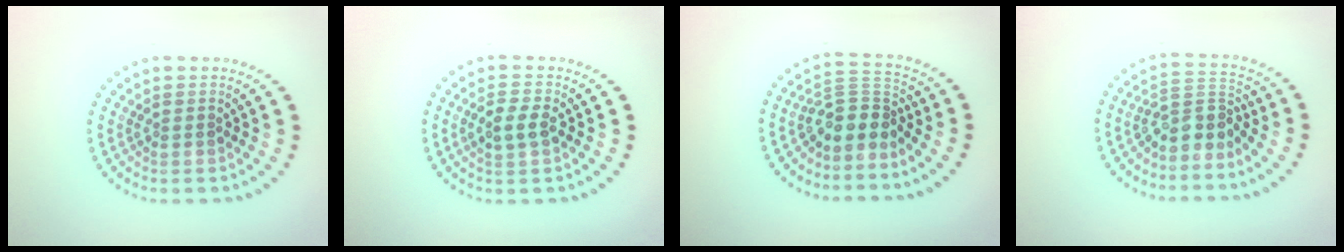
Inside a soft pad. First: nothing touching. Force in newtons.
{"total": 2.4, "press": 2.4, "slide": 0.2}
{"total": 3.6, "press": 2.7, "slide": 2.4}
{"total": 3.2, "press": 2.5, "slide": 2.0}